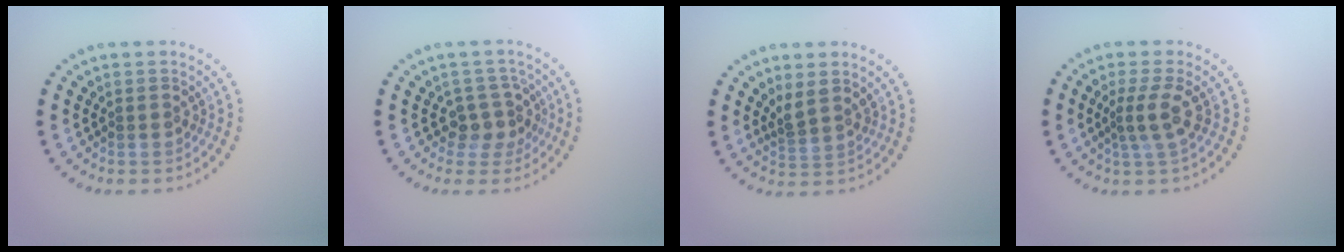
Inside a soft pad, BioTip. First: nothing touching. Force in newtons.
{"total": 2.6, "press": 2.0, "slide": 1.7}
{"total": 2.0, "press": 1.5, "slide": 1.4}
{"total": 2.4, "press": 1.7, "slide": 1.7}